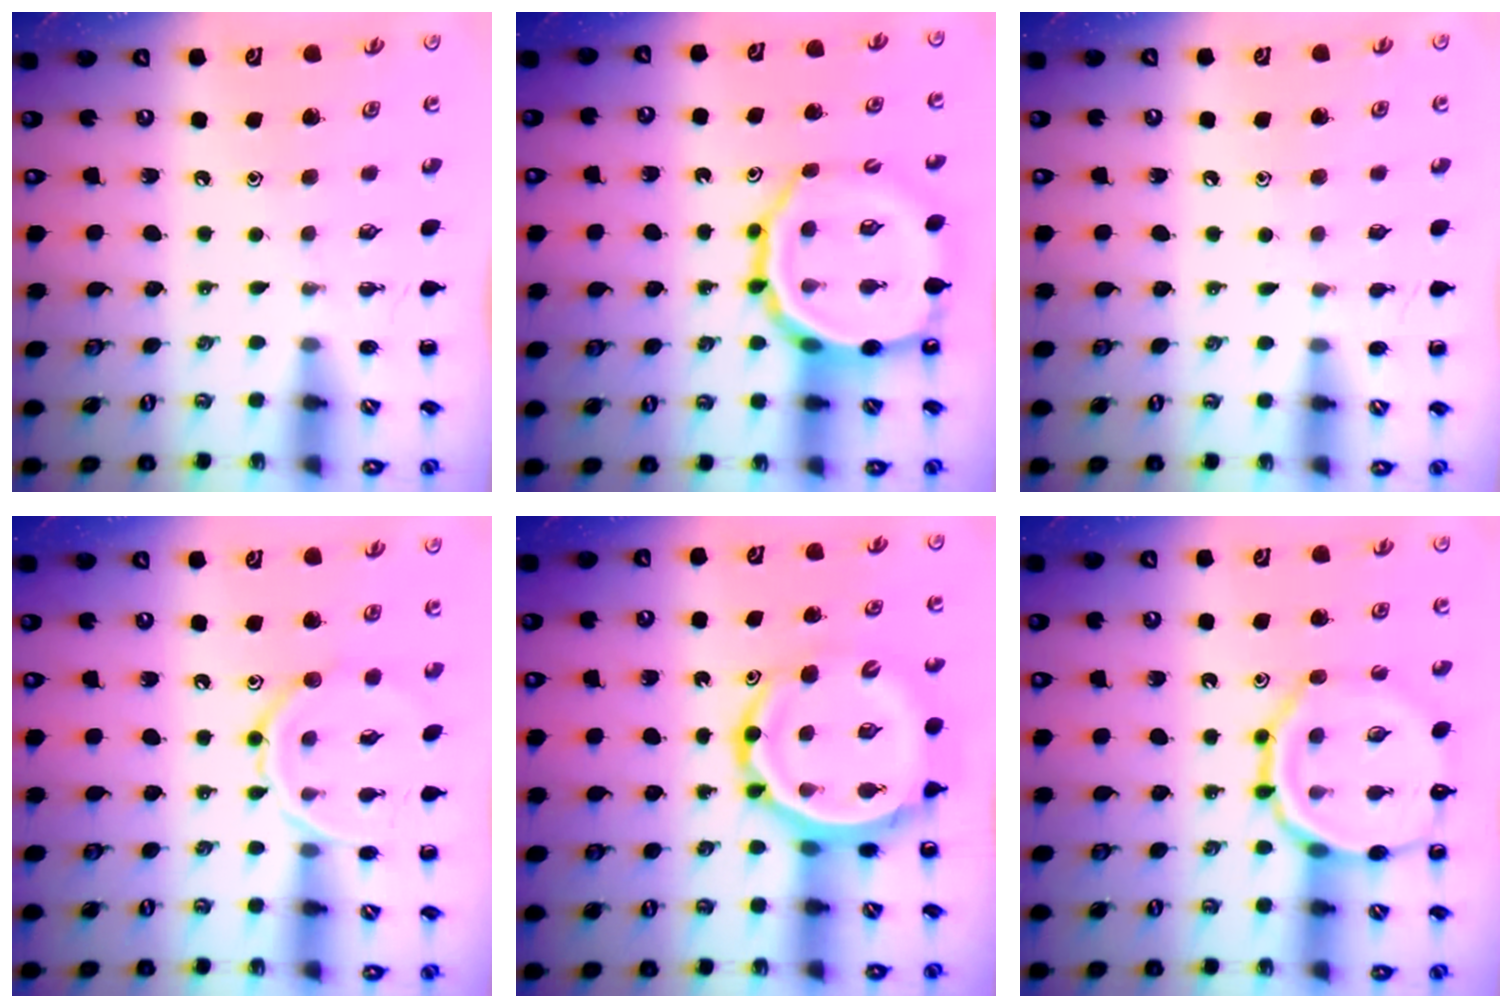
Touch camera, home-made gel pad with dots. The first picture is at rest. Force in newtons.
{"total": 17.3, "press": 17.1, "slide": 2.7}
{"total": 2.6, "press": 2.4, "slide": 1.0}
{"total": 11.0, "press": 11.0, "slide": 0.5}
{"total": 14.2, "press": 13.6, "slide": 3.9}
{"total": 15.2, "press": 15.1, "slide": 1.3}